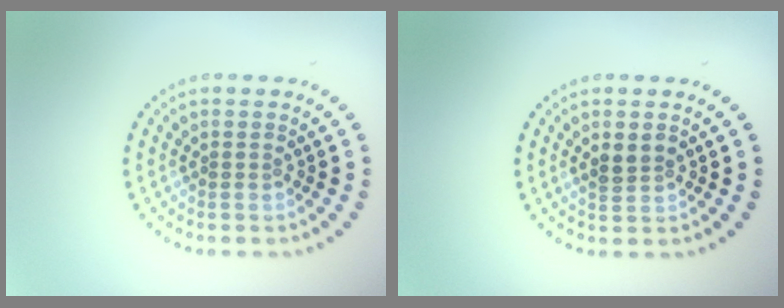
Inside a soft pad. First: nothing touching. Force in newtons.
{"total": 1.5, "press": 1.4, "slide": 0.5}